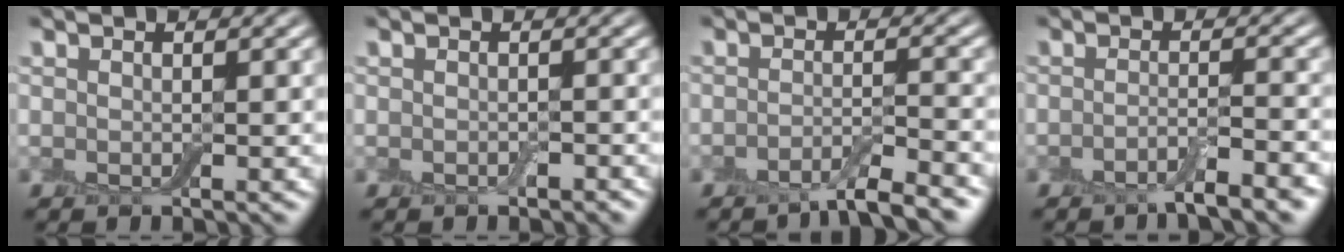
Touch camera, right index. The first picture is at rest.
{"total": 0.6, "force": [-0.3, 0.3, 0.4], "torque": [-0.007, -0.001, -0.004]}
{"total": 3.7, "force": [-2.6, 0.6, 2.5], "torque": [-0.032, 0.005, -0.054]}
{"total": 3.2, "force": [-1.9, 0.6, 2.5], "torque": [-0.036, 0.003, -0.044]}